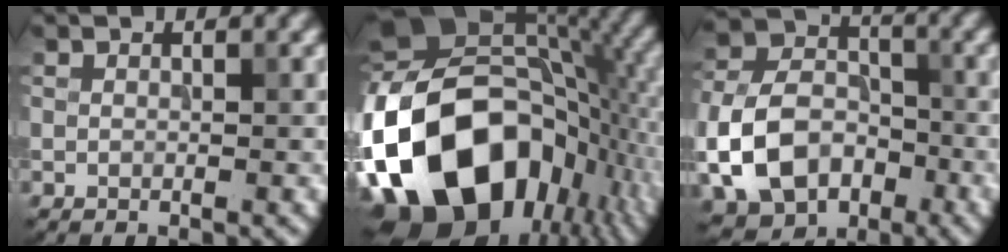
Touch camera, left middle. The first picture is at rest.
{"total": 20.2, "force": [-6.0, 13.1, 14.1], "torque": [-0.279, 0.005, -0.107]}
{"total": 9.3, "force": [-3.2, 6.8, 5.5], "torque": [-0.113, -0.005, -0.064]}